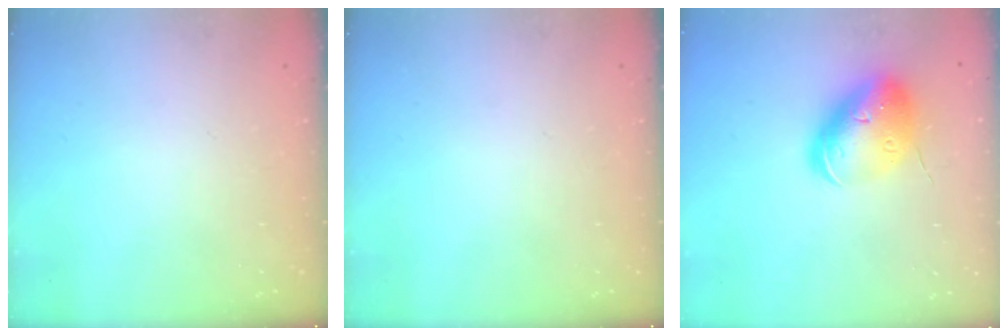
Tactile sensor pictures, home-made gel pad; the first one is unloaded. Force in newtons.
{"total": 0.0}
{"total": 16.6, "press": 16.4, "slide": 2.9}